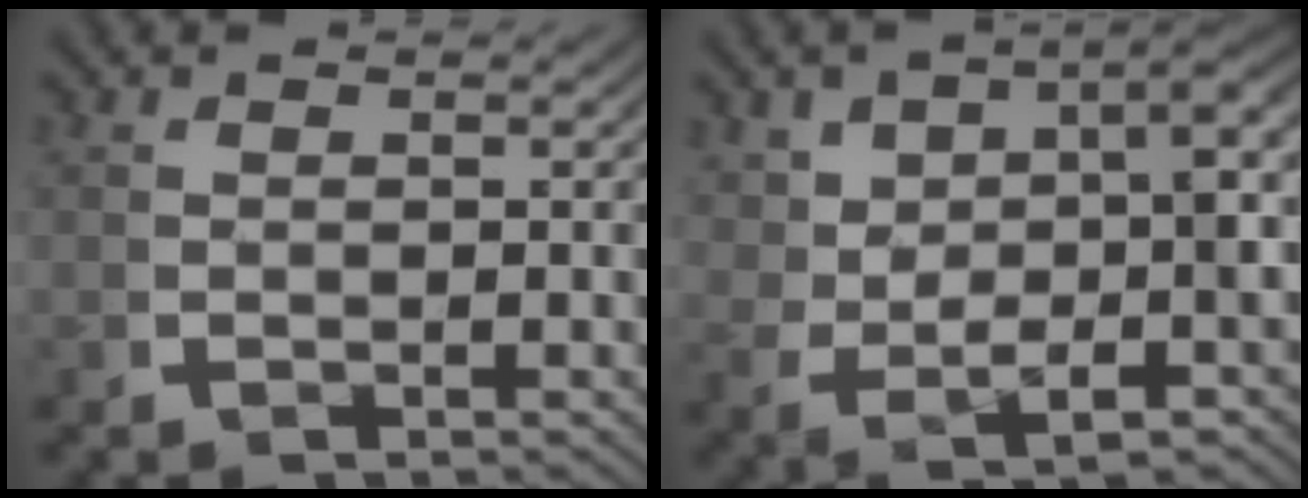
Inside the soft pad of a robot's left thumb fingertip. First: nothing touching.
{"total": 9.7, "force": [1.6, 5.5, 7.9], "torque": [-0.115, -0.009, 0.037]}